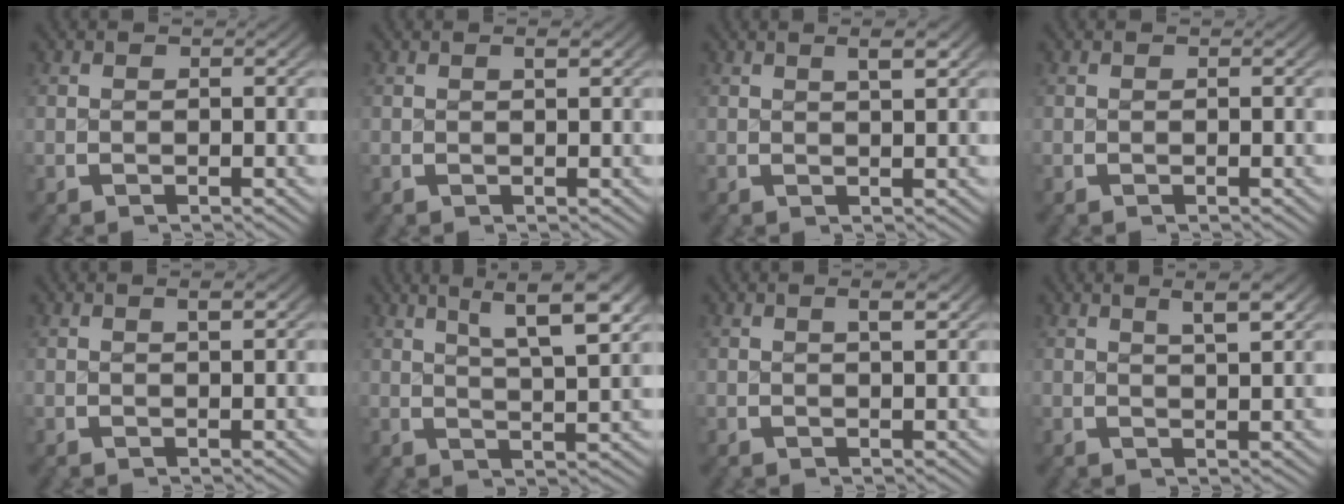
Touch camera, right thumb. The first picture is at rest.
{"total": 0.8, "force": [0.4, 0.1, 0.6], "torque": [-0.007, 0.001, 0.007]}
{"total": 2.2, "force": [1.3, 0.5, 1.8], "torque": [-0.018, 0.008, 0.020]}
{"total": 0.0}
{"total": 1.2, "force": [0.6, 0.2, 0.9], "torque": [-0.010, 0.003, 0.010]}
{"total": 7.4, "force": [3.5, 3.0, 5.8], "torque": [-0.076, 0.014, 0.050]}
{"total": 1.6, "force": [0.9, 0.3, 1.3], "torque": [-0.015, 0.005, 0.013]}
{"total": 3.3, "force": [1.9, 0.8, 2.6], "torque": [-0.026, 0.011, 0.030]}